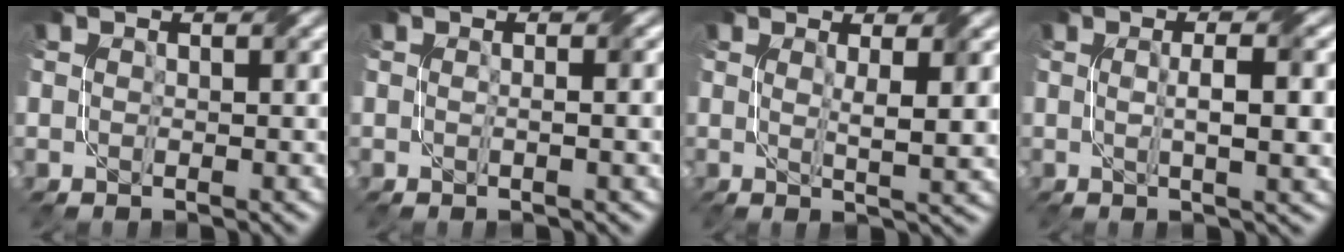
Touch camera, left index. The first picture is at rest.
{"total": 2.0, "force": [0.0, 0.3, 1.9], "torque": [-0.027, 0.001, -0.004]}
{"total": 3.5, "force": [0.9, 0.5, 3.3], "torque": [-0.049, -0.006, 0.015]}
{"total": 5.2, "force": [0.2, 1.2, 5.0], "torque": [-0.065, 0.010, -0.001]}